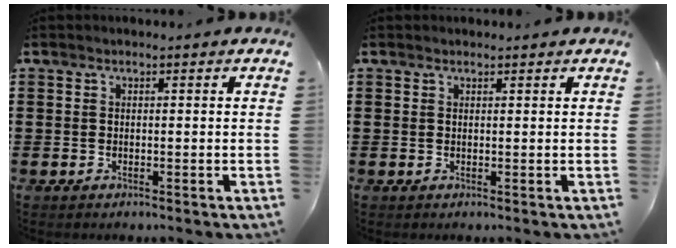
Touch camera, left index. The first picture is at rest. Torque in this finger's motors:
{"motor_torque": [0.35, 0.26, -0.04, -0.01]}